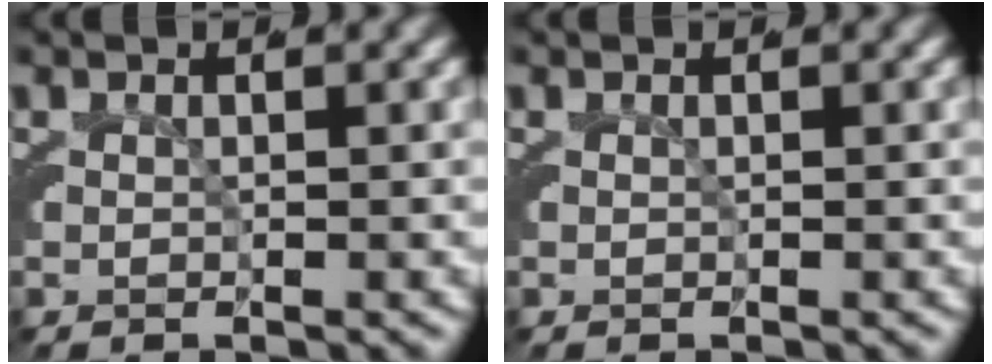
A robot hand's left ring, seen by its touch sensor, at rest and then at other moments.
{"total": 0.0}